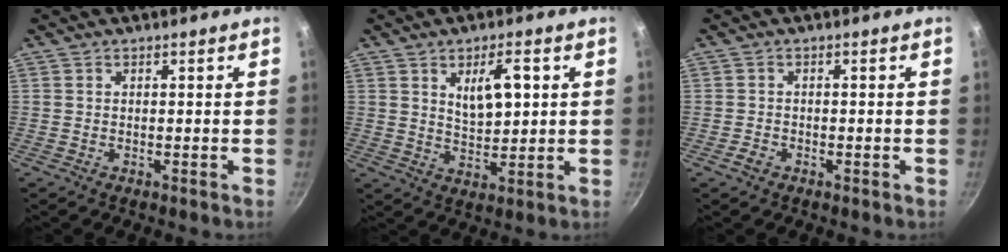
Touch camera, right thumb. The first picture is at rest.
{"total": 7.8, "force": [2.6, 3.6, 6.4], "torque": [-0.093, -0.014, 0.051]}
{"total": 1.7, "force": [-1.0, 1.1, 0.7], "torque": [-0.013, 0.010, -0.019]}